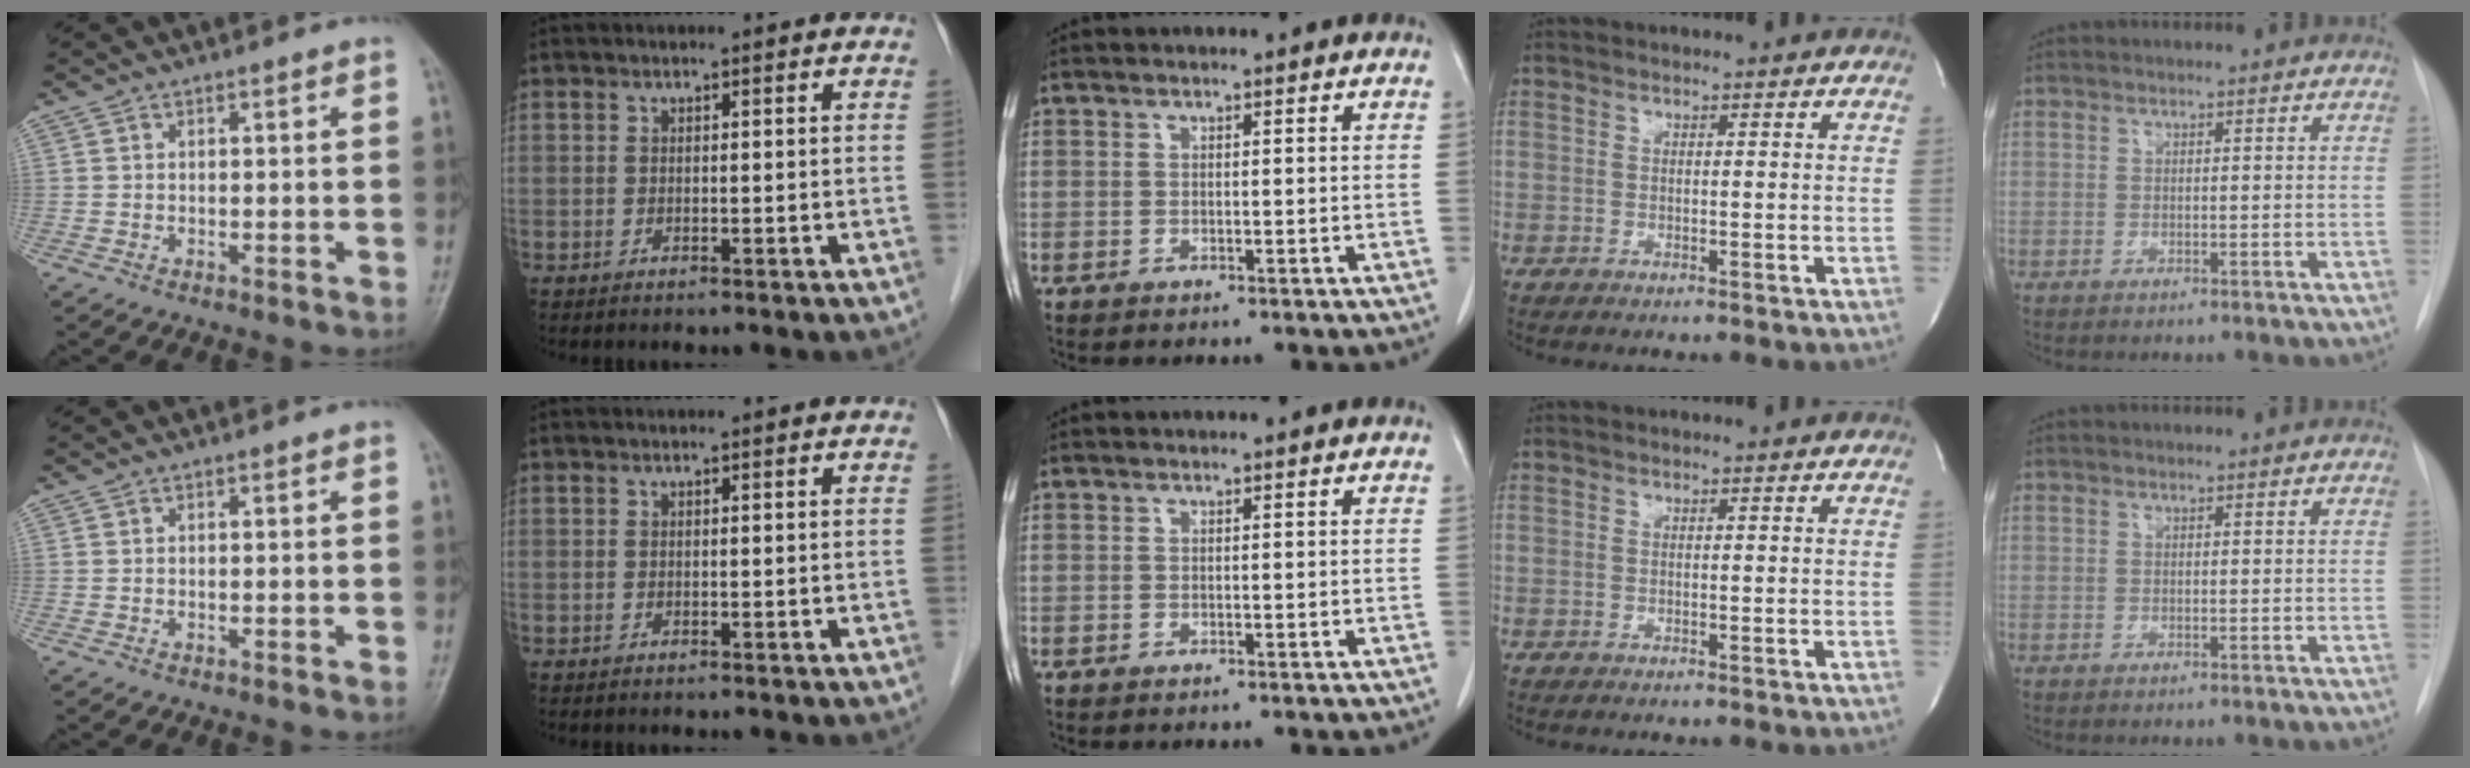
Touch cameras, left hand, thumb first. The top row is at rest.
{}